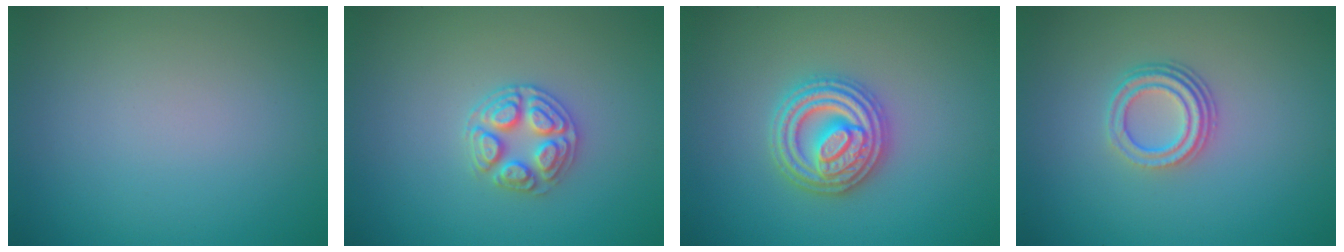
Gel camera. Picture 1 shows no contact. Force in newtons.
{"total": 2.8, "press": 2.7, "slide": 0.9}
{"total": 4.9, "press": 4.8, "slide": 0.7}
{"total": 3.3, "press": 2.4, "slide": 2.3}